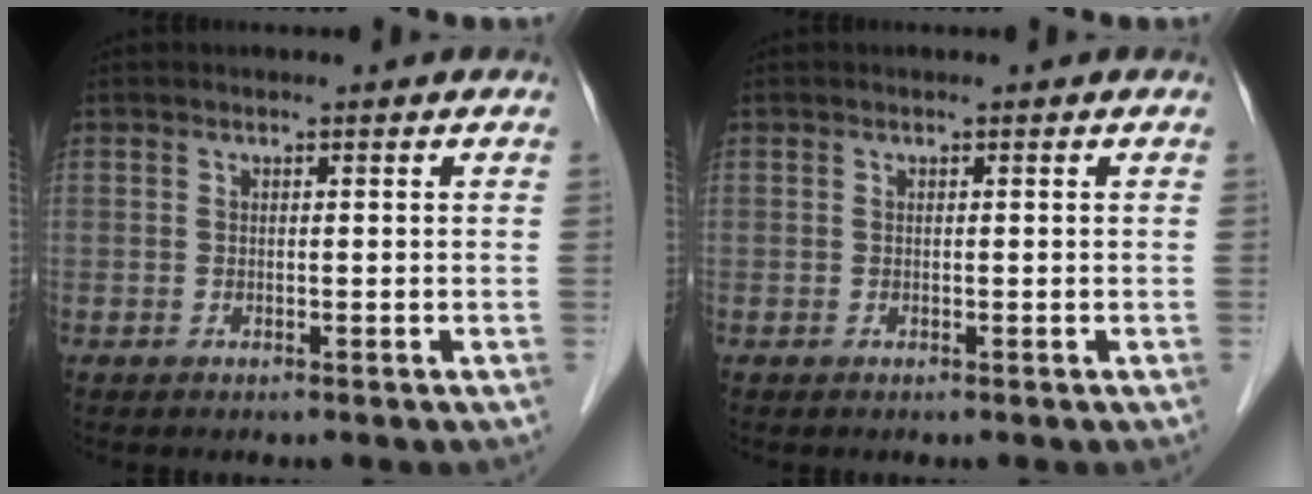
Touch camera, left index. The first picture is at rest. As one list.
[{"total": 0.0}]